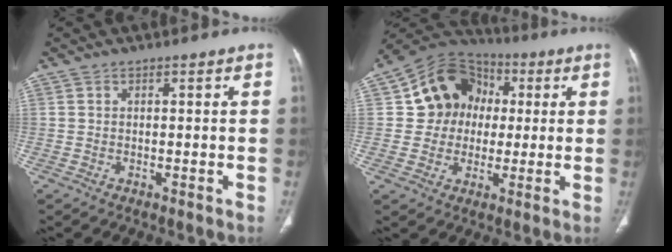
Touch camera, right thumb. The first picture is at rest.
{"total": 13.2, "force": [1.6, 11.9, 5.4], "torque": [-0.046, 0.020, 0.020]}